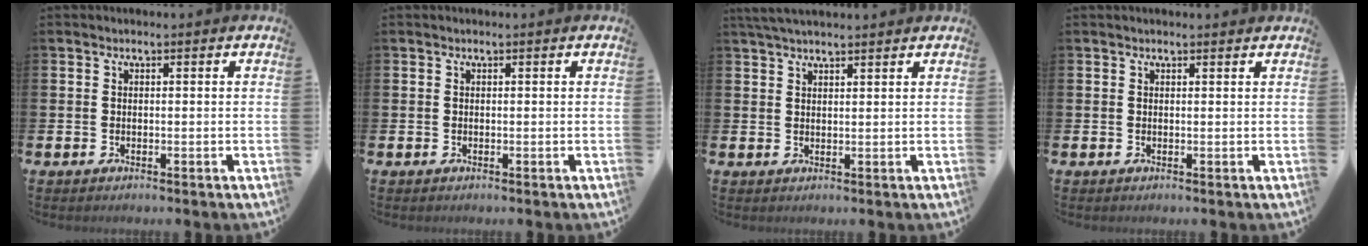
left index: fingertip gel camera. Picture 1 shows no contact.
{"total": 0.0}
{"total": 3.1, "force": [2.9, 0.4, 1.2], "torque": [-0.024, -0.006, 0.053]}
{"total": 0.6, "force": [0.6, 0.0, 0.2], "torque": [0.008, -0.004, 0.009]}